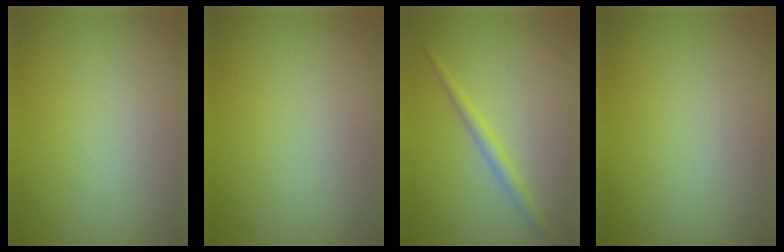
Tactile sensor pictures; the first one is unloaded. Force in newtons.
{"total": 0.0}
{"total": 1.7, "press": 1.7, "slide": 0.1}
{"total": 0.0}